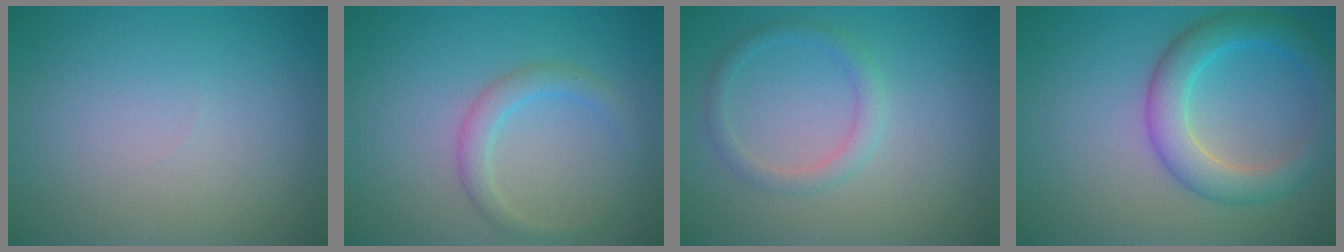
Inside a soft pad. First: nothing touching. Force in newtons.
{"total": 2.1, "press": 2.1, "slide": 0.1}
{"total": 1.7, "press": 1.7, "slide": 0.1}
{"total": 4.7, "press": 4.7, "slide": 0.1}